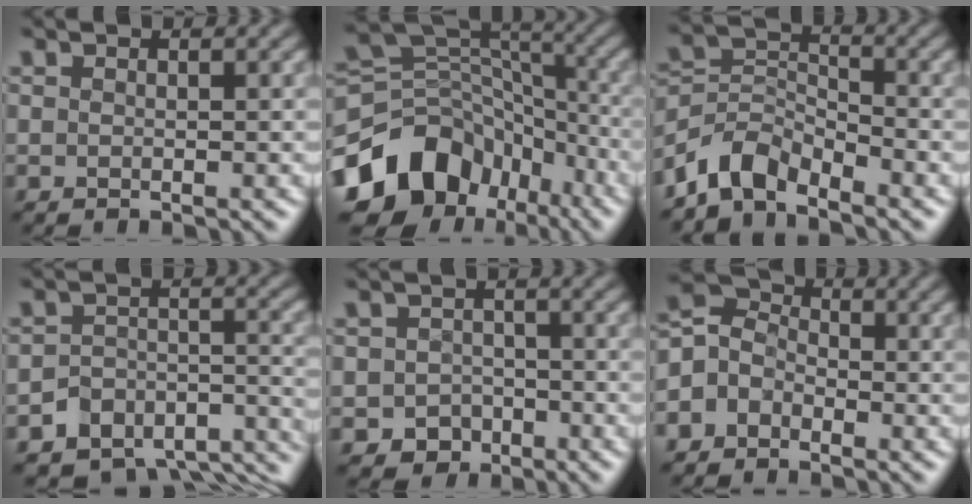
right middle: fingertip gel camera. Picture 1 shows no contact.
{"total": 11.5, "force": [-6.2, 8.4, 4.7], "torque": [-0.099, 0.009, -0.106]}
{"total": 4.4, "force": [-3.8, 1.8, 1.3], "torque": [-0.023, 0.003, -0.085]}
{"total": 8.4, "force": [-7.3, 4.2, 1.0], "torque": [-0.003, 0.004, -0.094]}
{"total": 3.4, "force": [-1.8, 2.9, 0.4], "torque": [0.015, 0.002, -0.039]}
{"total": 3.7, "force": [-1.6, 3.1, 1.2], "torque": [-0.028, 0.015, -0.042]}